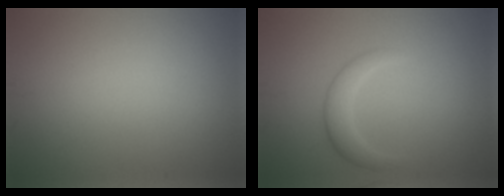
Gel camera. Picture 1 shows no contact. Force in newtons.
{"total": 2.3, "press": 2.3, "slide": 0.1}